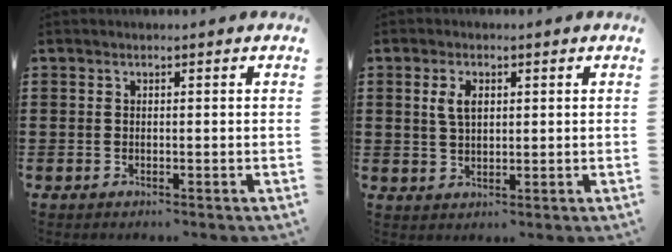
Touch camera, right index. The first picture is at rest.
{"total": 3.5, "force": [1.1, 1.9, 2.8], "torque": [-0.060, 0.011, 0.018]}